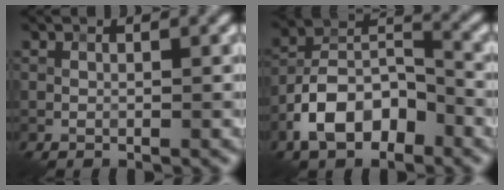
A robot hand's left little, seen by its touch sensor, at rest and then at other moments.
{"total": 8.1, "force": [-4.1, 4.1, 5.5], "torque": [-0.098, 0.009, -0.084]}